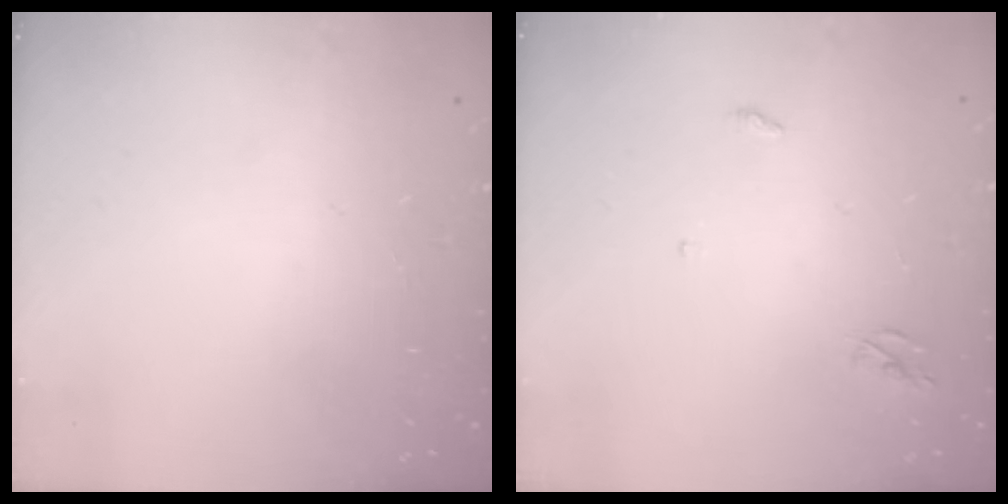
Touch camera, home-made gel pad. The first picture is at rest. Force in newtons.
{"total": 2.6, "press": 2.6, "slide": 0.2}